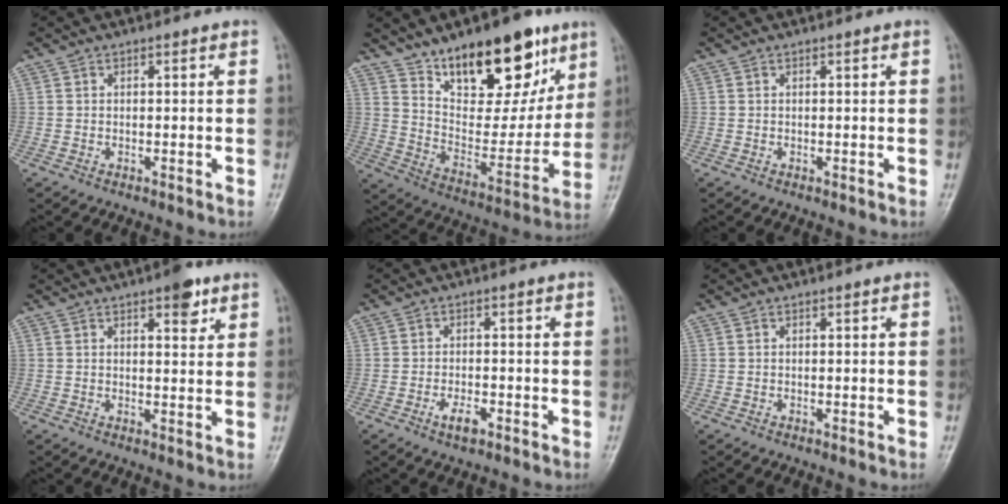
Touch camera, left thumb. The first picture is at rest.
{"total": 22.0, "force": [13.8, 10.1, 13.9], "torque": [-0.153, -0.066, 0.231]}
{"total": 0.0}
{"total": 4.8, "force": [2.9, 1.8, 3.3], "torque": [-0.031, -0.014, 0.037]}
{"total": 3.0, "force": [-1.5, 1.2, 2.2], "torque": [-0.041, 0.006, -0.027]}
{"total": 0.0}